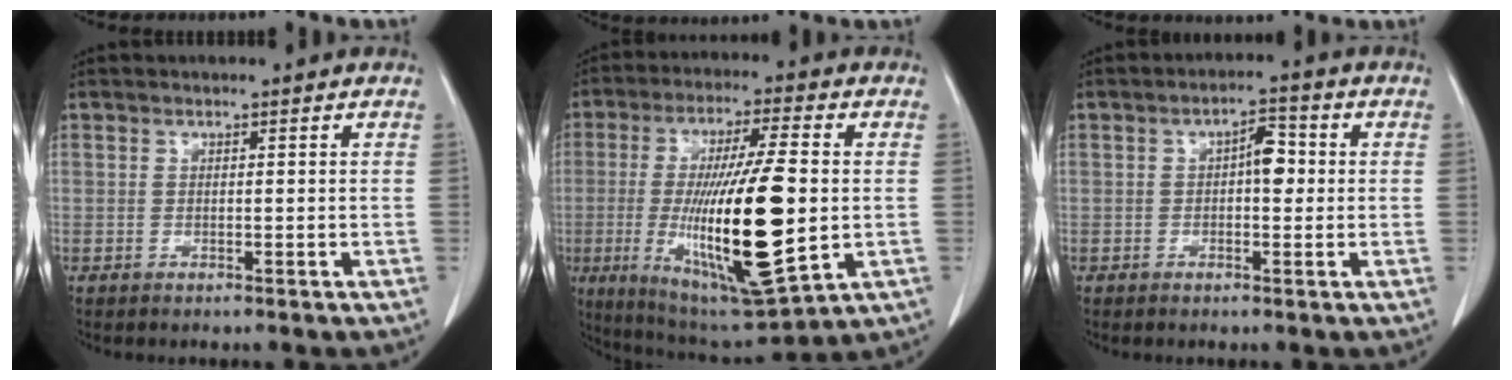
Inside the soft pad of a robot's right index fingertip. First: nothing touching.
{"total": 22.7, "force": [-2.5, 4.2, 22.2], "torque": [-0.438, -0.025, -0.030]}
{"total": 3.9, "force": [0.3, 1.7, 3.5], "torque": [-0.047, 0.016, 0.004]}